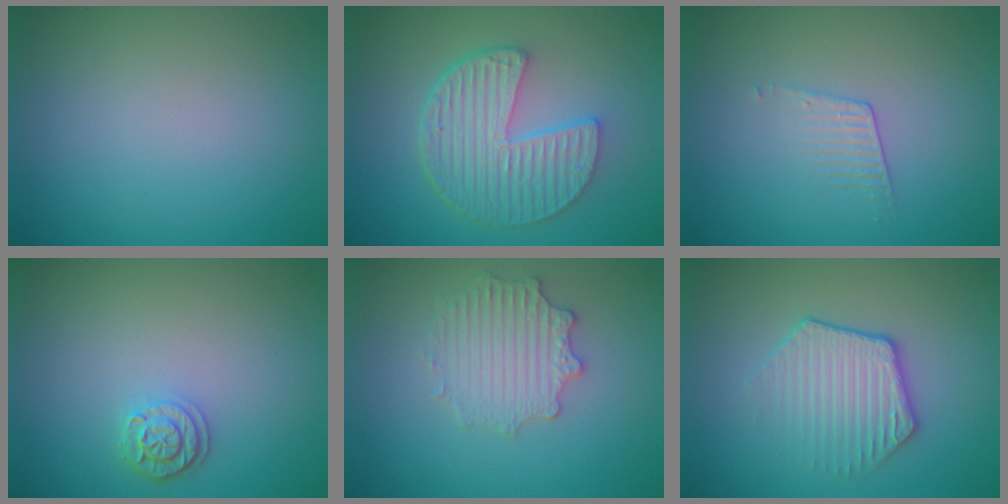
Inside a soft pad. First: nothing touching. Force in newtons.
{"total": 6.2, "press": 4.7, "slide": 4.0}
{"total": 1.1, "press": 0.4, "slide": 1.1}
{"total": 2.1, "press": 1.9, "slide": 0.9}
{"total": 2.9, "press": 2.9, "slide": 0.2}
{"total": 3.6, "press": 3.2, "slide": 1.7}